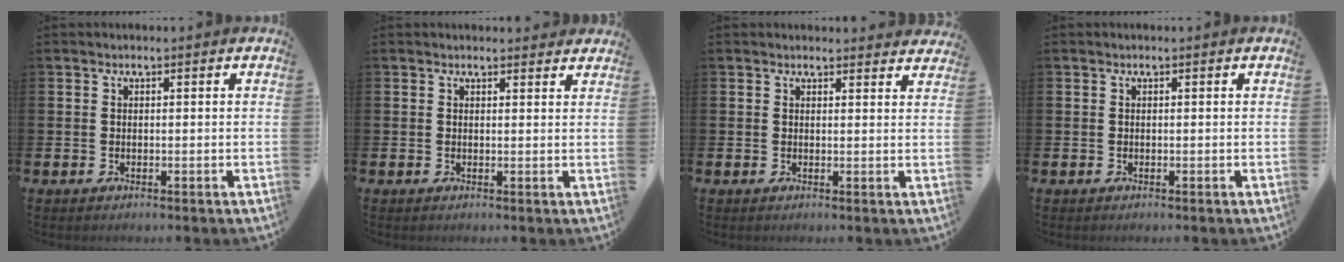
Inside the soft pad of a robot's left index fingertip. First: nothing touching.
{"total": 1.2, "force": [1.2, 0.3, 0.1], "torque": [0.005, -0.003, 0.021]}
{"total": 1.7, "force": [1.7, 0.3, -0.1], "torque": [0.007, -0.009, 0.029]}
{"total": 0.0}